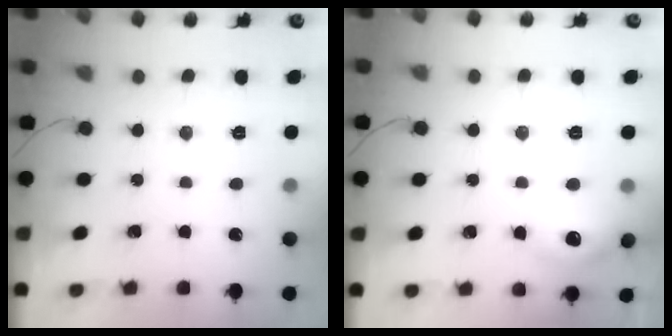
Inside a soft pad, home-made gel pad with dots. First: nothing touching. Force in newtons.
{"total": 8.9, "press": 8.8, "slide": 1.3}